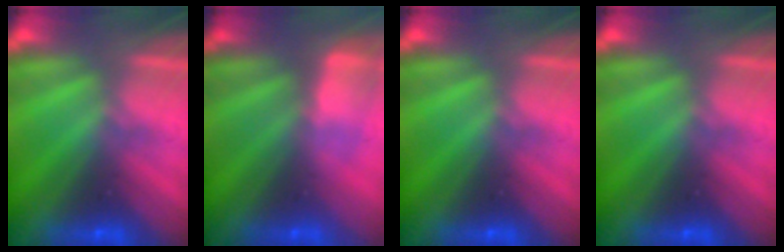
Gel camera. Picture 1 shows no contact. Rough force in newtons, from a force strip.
{"total": 3.0}
{"total": 0.0}
{"total": 0.0}